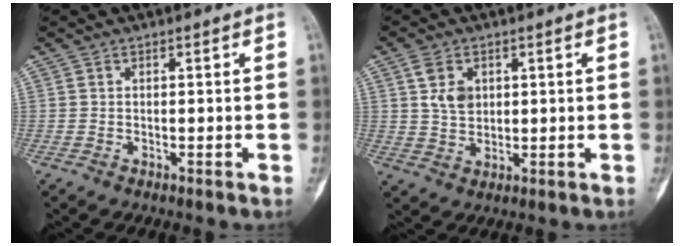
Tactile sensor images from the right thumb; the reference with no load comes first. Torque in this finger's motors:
{"motor_torque": [0.81, 0.75, 0.31, -0.37, 0.00]}